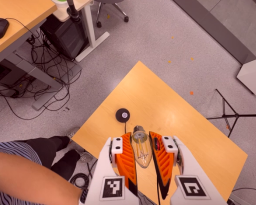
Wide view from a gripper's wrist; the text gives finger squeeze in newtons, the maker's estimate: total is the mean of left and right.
{"total": 22.8, "left": 24.5, "right": 21.1}